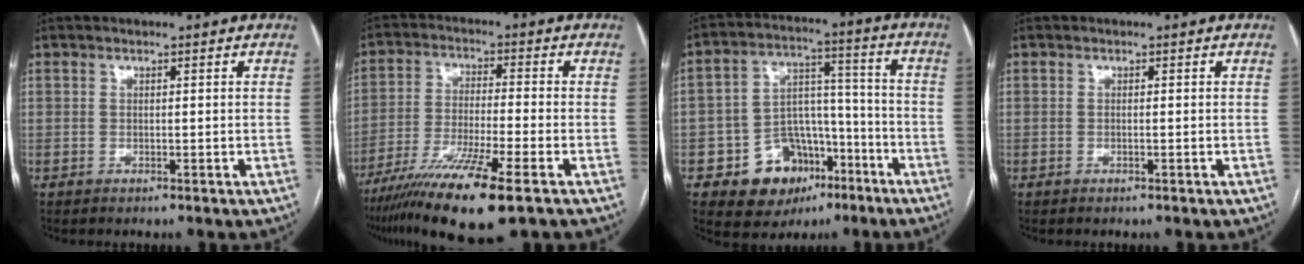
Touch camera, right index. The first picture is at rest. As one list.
[{"total": 13.7, "force": [-8.5, 0.4, 10.7], "torque": [-0.209, -0.037, -0.153]}, {"total": 12.6, "force": [-6.5, 9.2, 5.6], "torque": [-0.073, 0.043, -0.092]}, {"total": 0.0}]